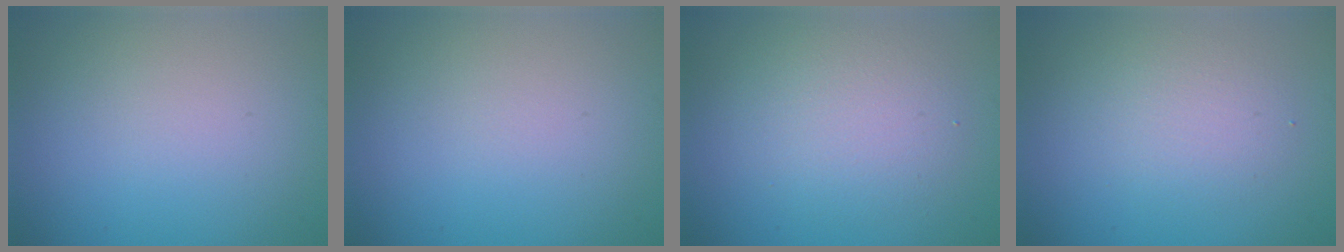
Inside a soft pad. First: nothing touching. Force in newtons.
{"total": 0.0}
{"total": 3.6, "press": 3.6, "slide": 0.2}
{"total": 2.5, "press": 2.5, "slide": 0.2}